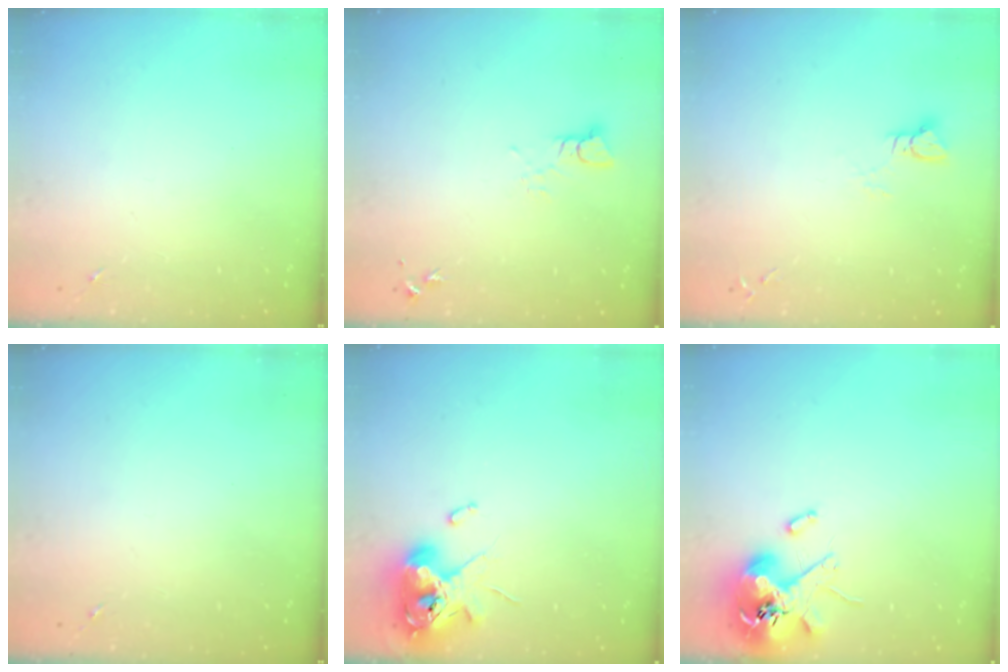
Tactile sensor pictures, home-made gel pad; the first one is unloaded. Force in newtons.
{"total": 3.3, "press": 3.3, "slide": 0.1}
{"total": 3.0, "press": 3.0, "slide": 0.3}
{"total": 0.0}
{"total": 12.2, "press": 12.0, "slide": 2.0}
{"total": 11.8, "press": 11.6, "slide": 1.8}